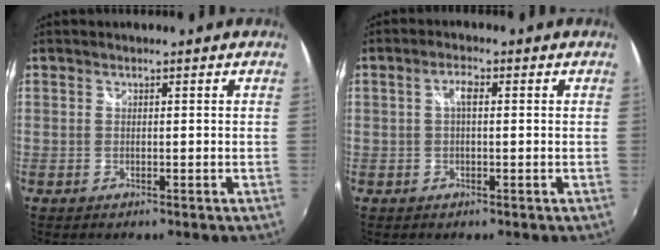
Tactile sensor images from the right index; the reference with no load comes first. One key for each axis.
{"total": 2.4, "fx": 0.3, "fy": 0.9, "fz": 2.2, "tx": -0.043, "ty": 0.009, "tz": 0.003}